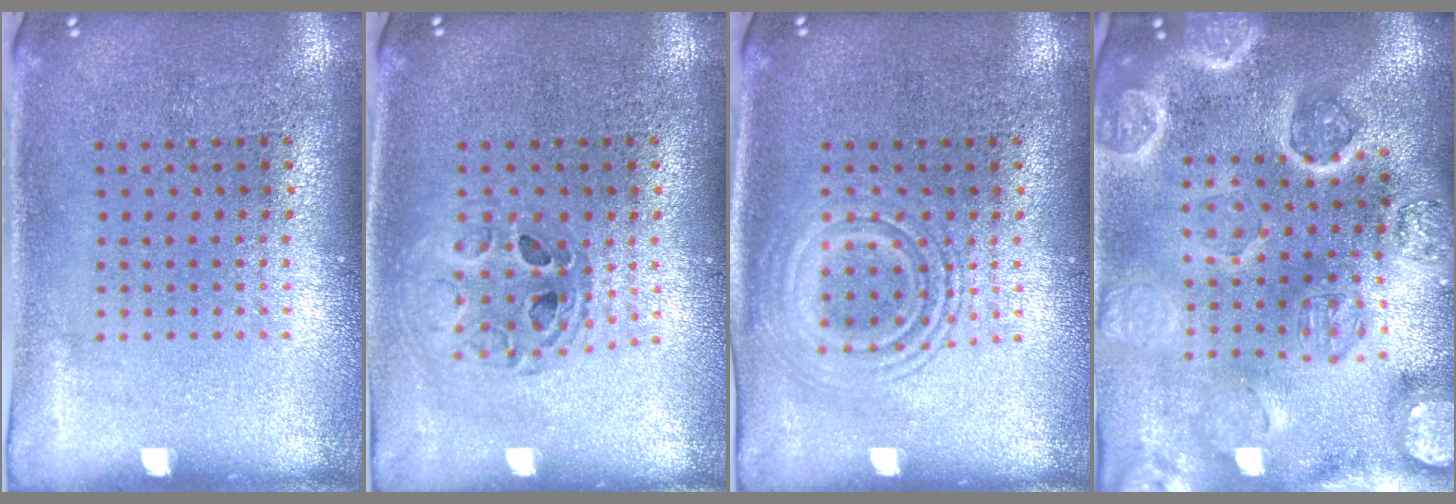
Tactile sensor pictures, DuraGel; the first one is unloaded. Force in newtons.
{"total": 0.7, "press": 0.7, "slide": 0.1}
{"total": 2.1, "press": 2.1, "slide": 0.3}
{"total": 4.8, "press": 4.2, "slide": 2.3}